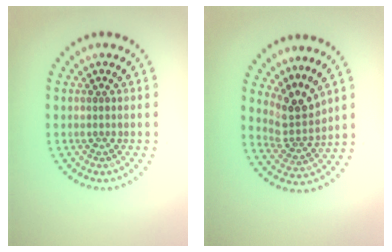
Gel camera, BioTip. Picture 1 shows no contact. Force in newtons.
{"total": 3.4, "press": 2.3, "slide": 2.5}